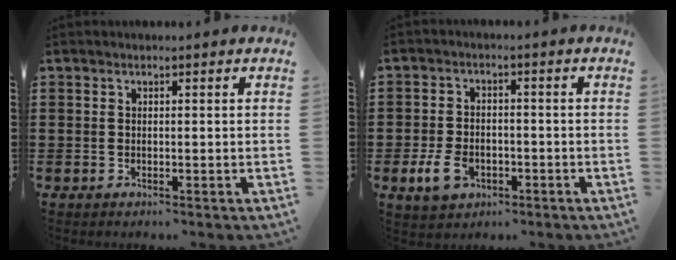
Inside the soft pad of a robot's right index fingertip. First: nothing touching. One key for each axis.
{"total": 5.0, "fx": -2.0, "fy": 3.3, "fz": 3.1, "tx": -0.082, "ty": -0.003, "tz": -0.043}